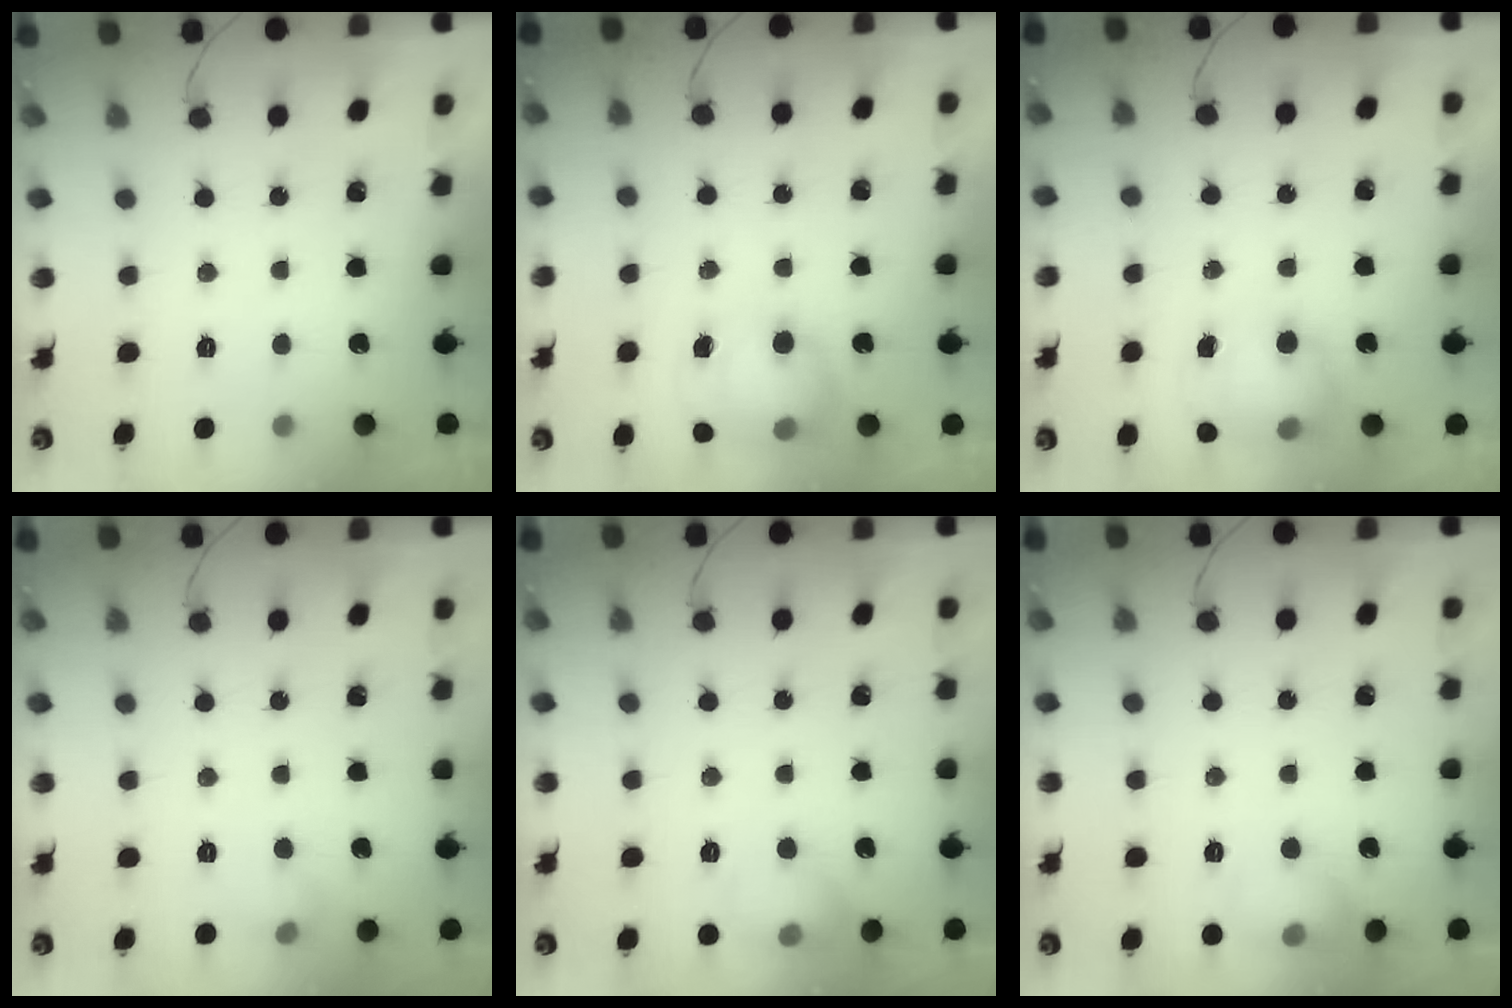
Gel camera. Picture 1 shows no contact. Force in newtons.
{"total": 11.9, "press": 9.6, "slide": 7.0}
{"total": 7.8, "press": 7.8, "slide": 0.5}
{"total": 4.6, "press": 4.3, "slide": 1.7}
{"total": 10.3, "press": 7.5, "slide": 7.0}
{"total": 7.4, "press": 7.2, "slide": 1.9}